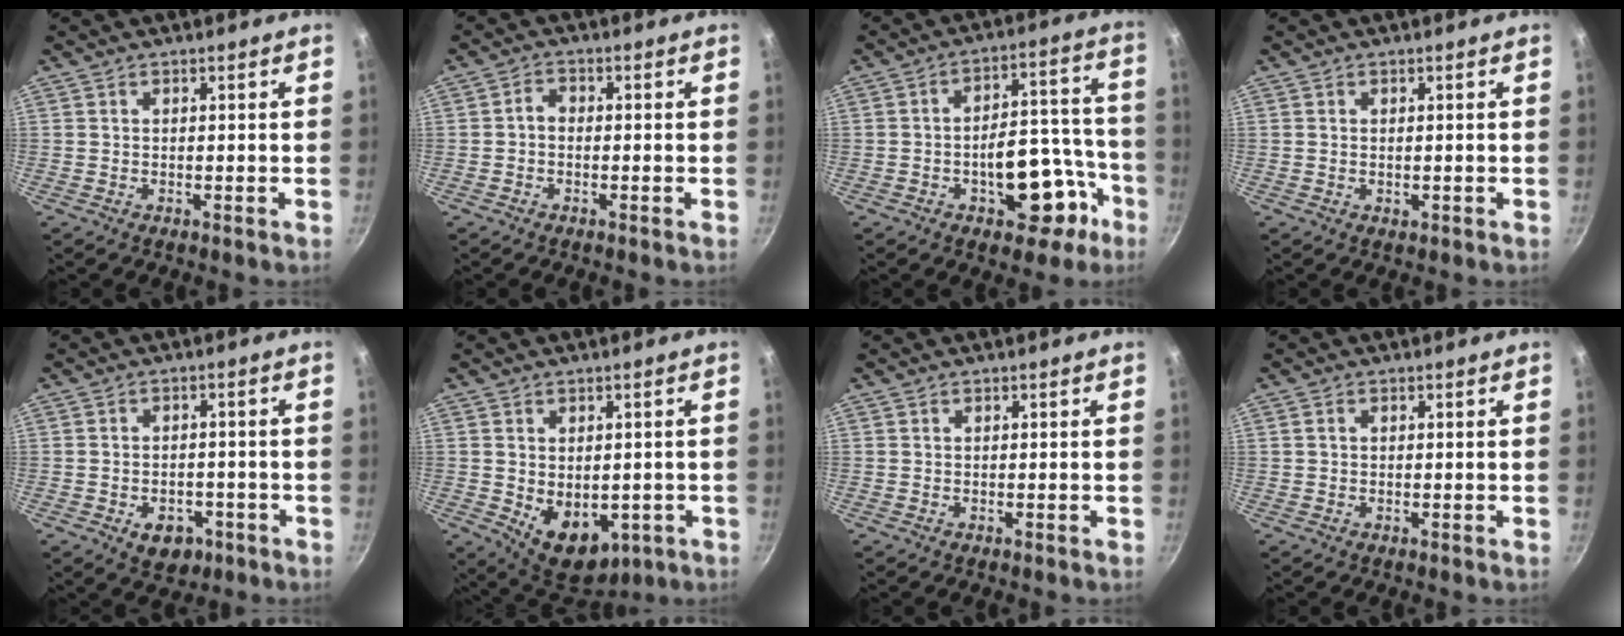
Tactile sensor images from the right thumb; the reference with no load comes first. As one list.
[{"total": 2.1, "force": [-0.7, 1.5, 1.2], "torque": [-0.022, 0.013, -0.017]}, {"total": 15.5, "force": [-6.6, 8.3, 11.3], "torque": [-0.090, 0.069, -0.085]}, {"total": 0.6, "force": [0.0, 0.4, 0.5], "torque": [-0.007, -0.001, -0.001]}, {"total": 6.4, "force": [-2.8, 4.4, 3.6], "torque": [-0.032, 0.015, -0.030]}, {"total": 10.8, "force": [-2.0, 7.4, 7.6], "torque": [-0.085, -0.012, -0.004]}, {"total": 0.0}, {"total": 0.7, "force": [0.2, 0.6, 0.4], "torque": [-0.006, 0.004, 0.002]}]